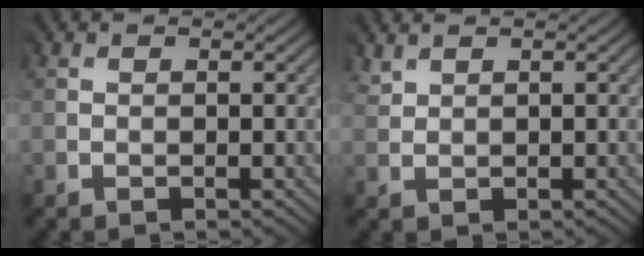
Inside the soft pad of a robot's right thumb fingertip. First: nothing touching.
{"total": 2.5, "force": [2.4, 0.8, 0.4], "torque": [-0.022, 0.003, 0.048]}